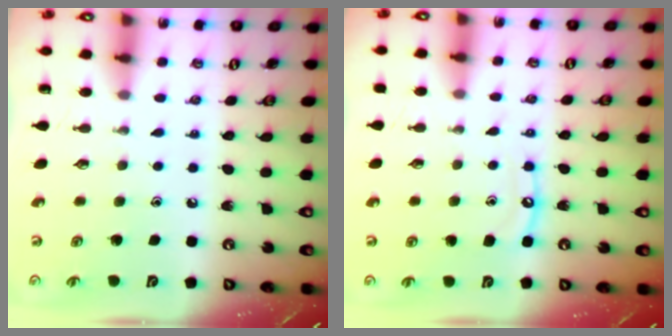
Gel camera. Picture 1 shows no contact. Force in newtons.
{"total": 7.3, "press": 7.3, "slide": 0.6}